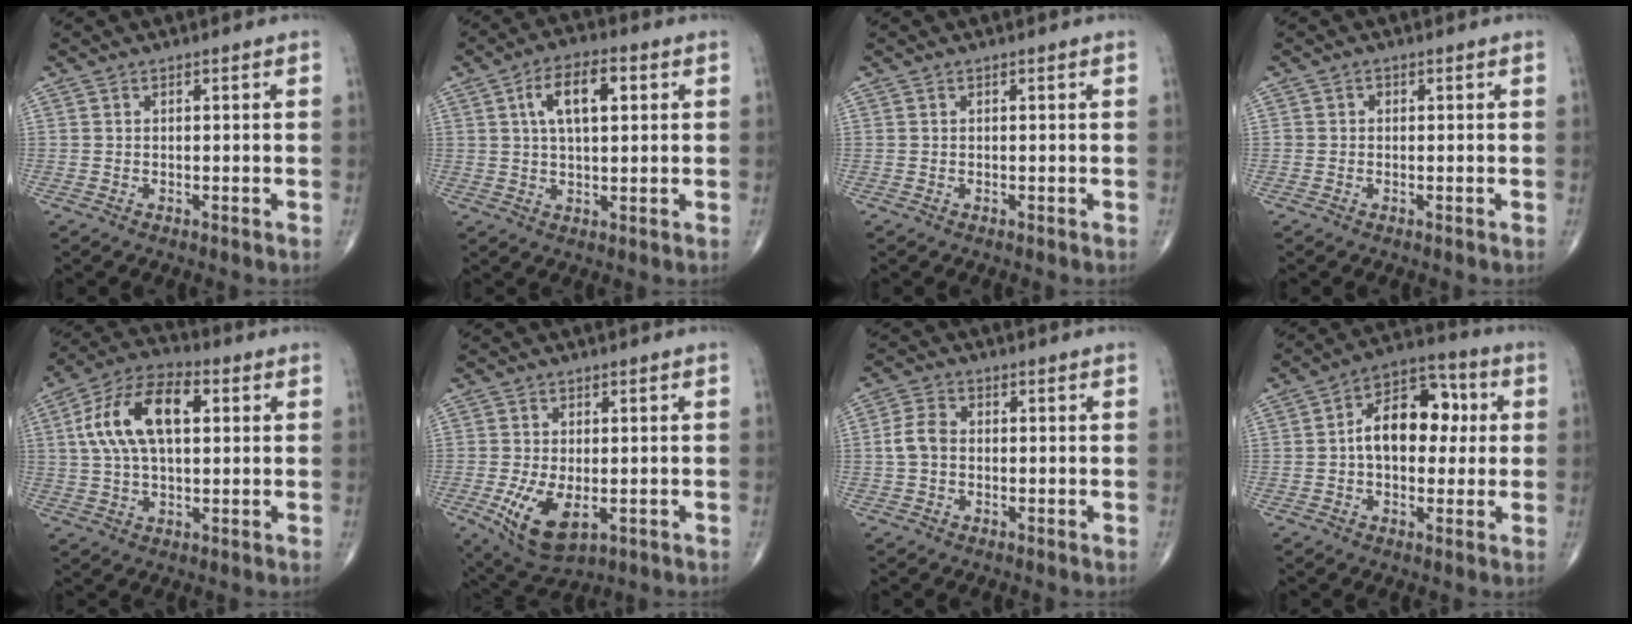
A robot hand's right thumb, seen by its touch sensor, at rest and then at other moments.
{"total": 9.2, "force": [2.6, 4.2, 7.7], "torque": [-0.126, 0.009, 0.040]}
{"total": 0.0}
{"total": 0.6, "force": [0.0, 0.6, 0.2], "torque": [0.004, 0.003, -0.003]}
{"total": 15.2, "force": [3.3, 7.9, 12.5], "torque": [-0.237, 0.027, 0.054]}
{"total": 9.5, "force": [-2.4, 4.9, 7.7], "torque": [-0.140, -0.015, -0.030]}
{"total": 4.3, "force": [-0.3, 3.1, 3.0], "torque": [-0.063, 0.014, -0.011]}
{"total": 13.6, "force": [1.1, 8.6, 10.5], "torque": [-0.129, 0.032, 0.006]}